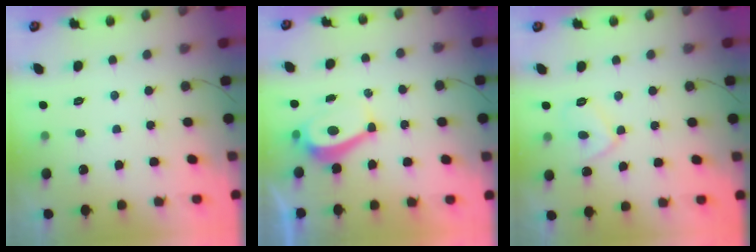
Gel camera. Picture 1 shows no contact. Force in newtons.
{"total": 6.8, "press": 6.7, "slide": 0.7}
{"total": 7.0, "press": 7.0, "slide": 0.8}